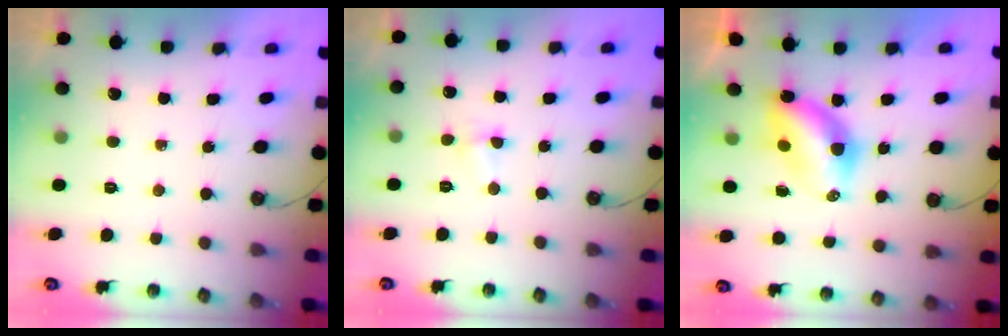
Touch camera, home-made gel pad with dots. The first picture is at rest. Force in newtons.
{"total": 3.6, "press": 3.6, "slide": 0.5}
{"total": 6.5, "press": 6.5, "slide": 0.5}